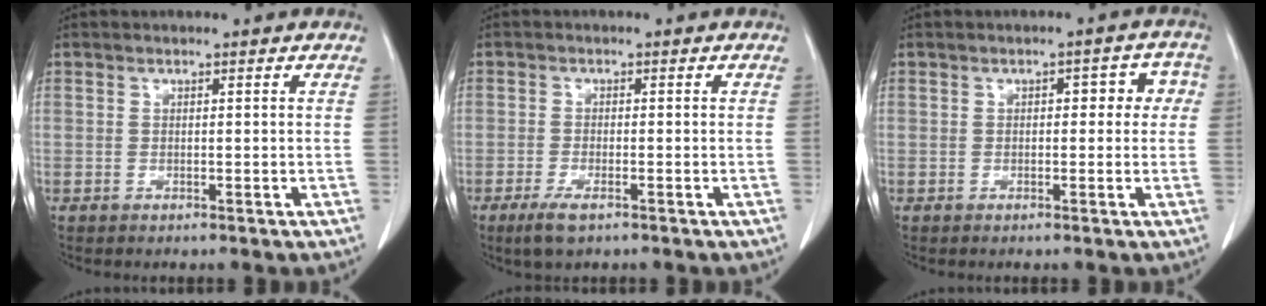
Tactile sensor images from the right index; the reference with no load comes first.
{"total": 3.5, "force": [-2.1, 0.9, 2.6], "torque": [-0.056, -0.006, -0.035]}
{"total": 4.1, "force": [0.5, 2.2, 3.5], "torque": [-0.030, 0.029, 0.001]}